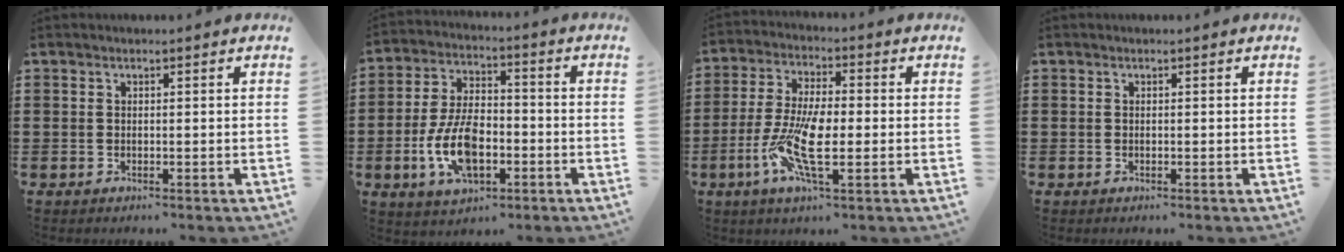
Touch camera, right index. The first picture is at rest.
{"total": 10.4, "force": [-3.1, 5.3, 8.3], "torque": [-0.186, -0.002, -0.057]}
{"total": 10.5, "force": [-2.6, 3.3, 9.6], "torque": [-0.215, -0.018, -0.053]}
{"total": 0.0}